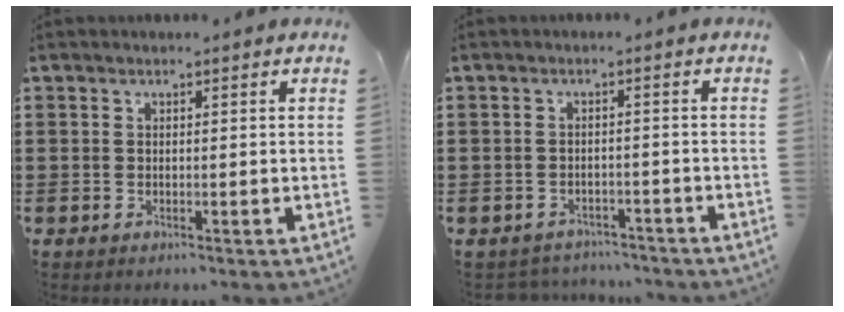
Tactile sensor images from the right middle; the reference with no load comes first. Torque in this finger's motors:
{"motor_torque": [0.00, 0.00, 0.00, 0.00]}